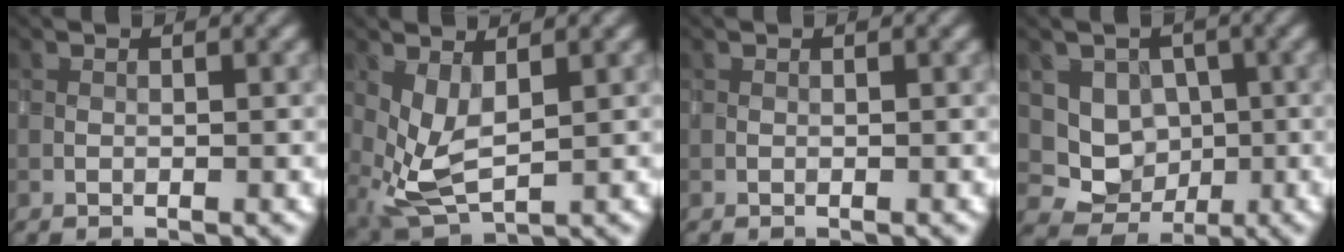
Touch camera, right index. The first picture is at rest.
{"total": 3.6, "force": [1.0, 1.6, 3.1], "torque": [-0.079, -0.010, 0.022]}
{"total": 0.0}
{"total": 4.8, "force": [0.8, 4.4, 1.6], "torque": [-0.009, -0.004, -0.001]}